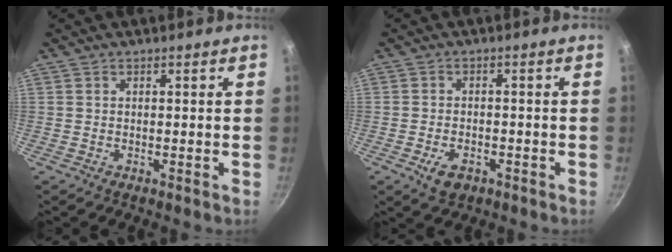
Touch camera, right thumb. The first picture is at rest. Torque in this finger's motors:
{"motor_torque": [-0.27, 0.16, 0.26, 0.21, 0.00]}